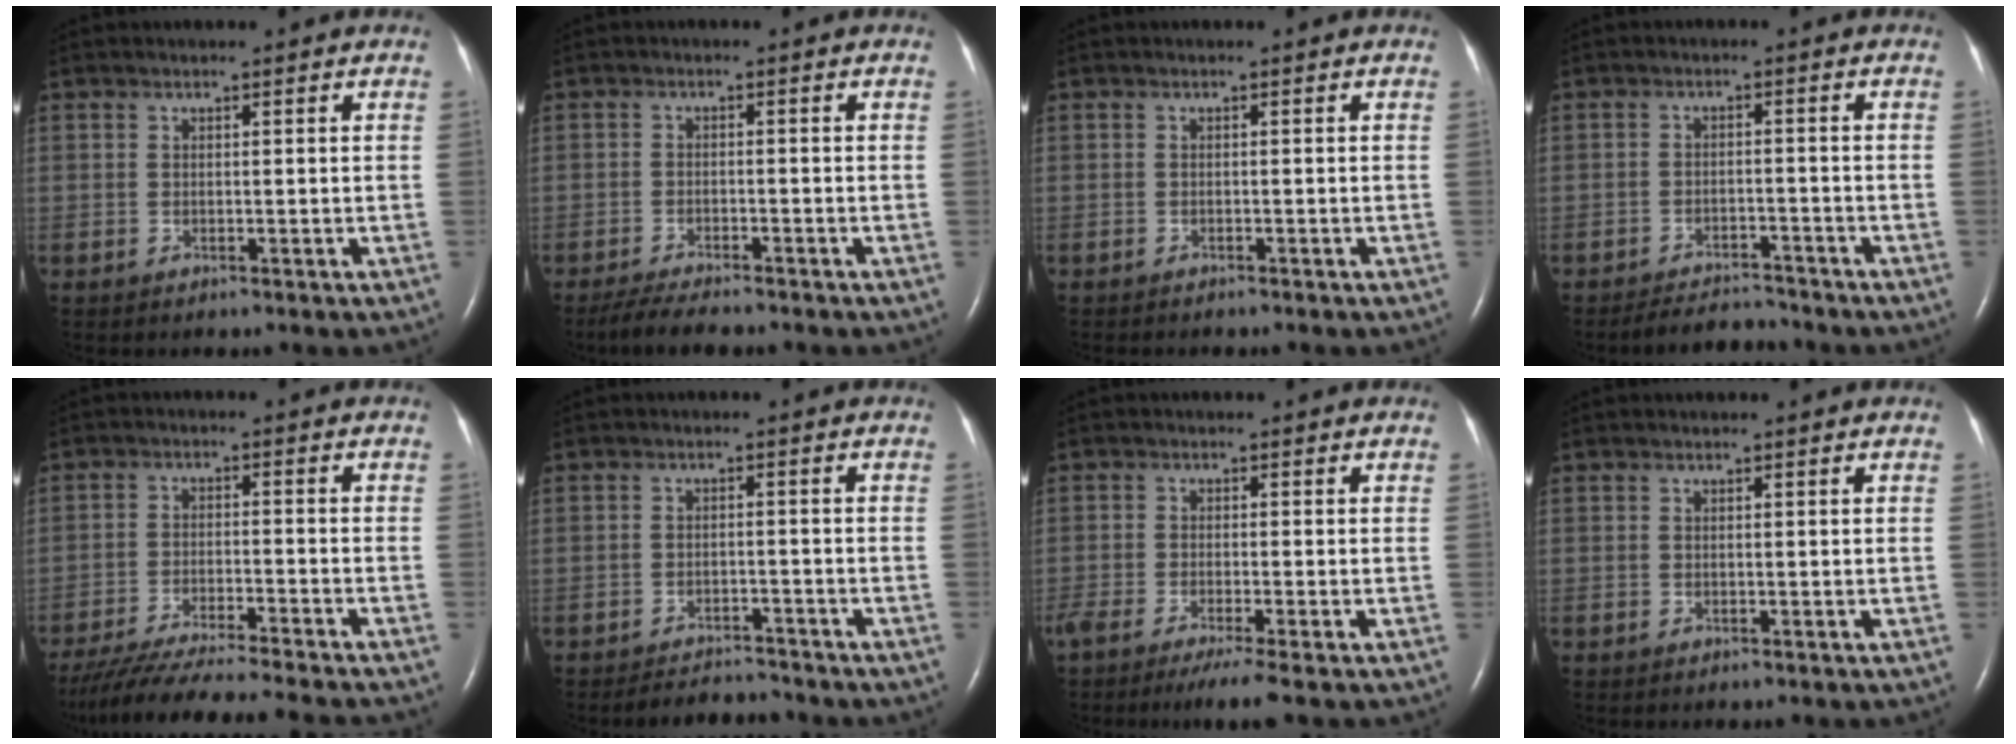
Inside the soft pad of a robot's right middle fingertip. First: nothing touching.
{"total": 5.5, "force": [-4.8, 0.6, 2.7], "torque": [-0.051, -0.016, -0.080]}
{"total": 2.0, "force": [-1.8, 0.4, 0.9], "torque": [-0.018, -0.004, -0.018]}
{"total": 4.4, "force": [-4.3, 0.8, 0.1], "torque": [-0.007, -0.010, -0.071]}
{"total": 17.1, "force": [-15.4, -0.6, 7.5], "torque": [-0.133, -0.041, -0.240]}
{"total": 4.3, "force": [-4.2, 0.8, 0.2], "torque": [-0.006, -0.010, -0.068]}
{"total": 6.2, "force": [-4.7, -0.1, 4.1], "torque": [-0.064, -0.017, -0.077]}
{"total": 0.0}